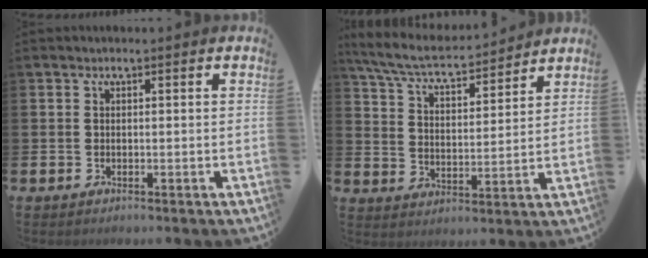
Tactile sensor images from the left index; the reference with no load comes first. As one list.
[{"total": 6.8, "force": [6.3, 1.0, 2.4], "torque": [-0.078, -0.040, 0.108]}]